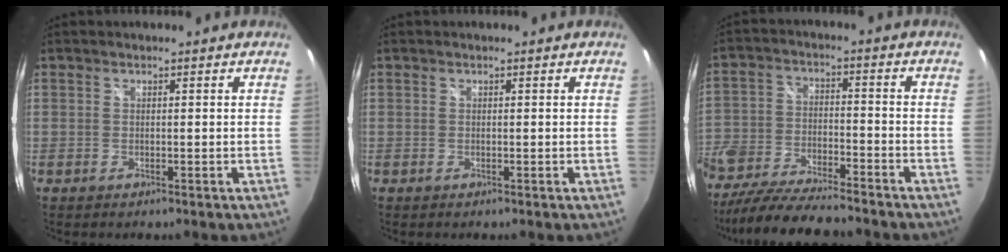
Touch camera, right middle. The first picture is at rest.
{"total": 0.0}
{"total": 17.1, "force": [-13.9, 4.9, 8.8], "torque": [-0.188, -0.032, -0.245]}